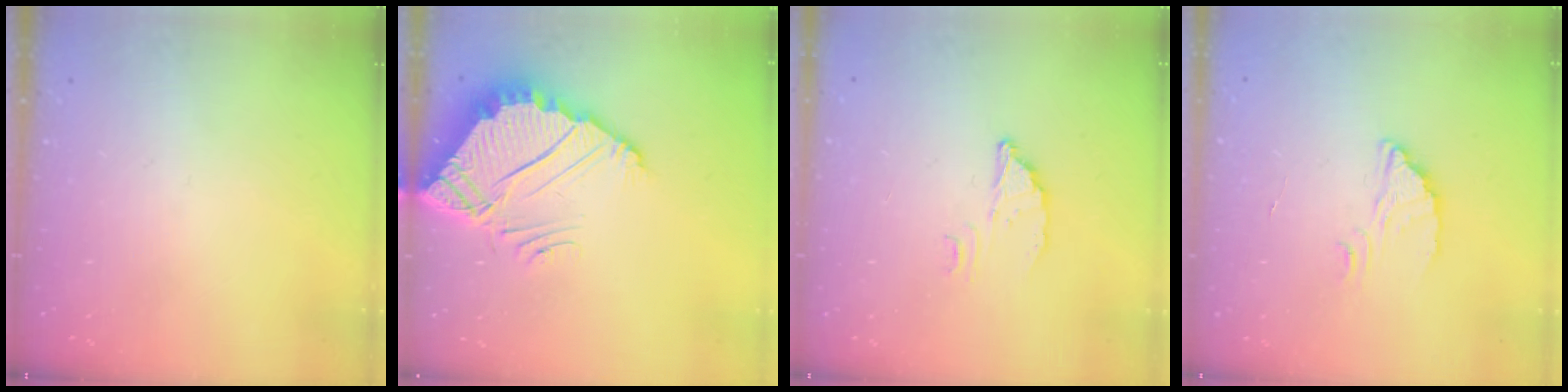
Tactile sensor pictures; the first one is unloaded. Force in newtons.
{"total": 8.3, "press": 8.3, "slide": 0.6}
{"total": 2.8, "press": 2.8, "slide": 0.2}
{"total": 2.4, "press": 2.4, "slide": 0.1}